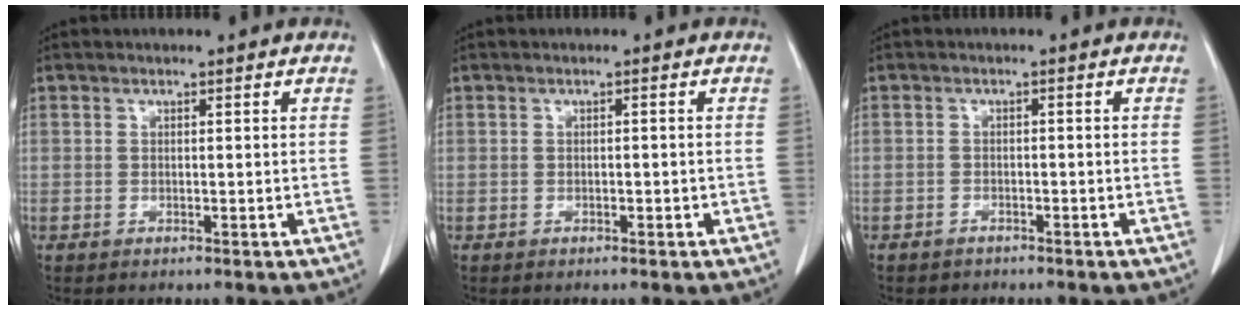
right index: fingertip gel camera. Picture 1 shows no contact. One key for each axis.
{"total": 1.0, "fx": -0.4, "fy": 0.4, "fz": 0.9, "tx": -0.014, "ty": 0.000, "tz": -0.006}
{"total": 1.3, "fx": -1.0, "fy": 0.8, "fz": 0.1, "tx": -0.005, "ty": 0.002, "tz": -0.020}